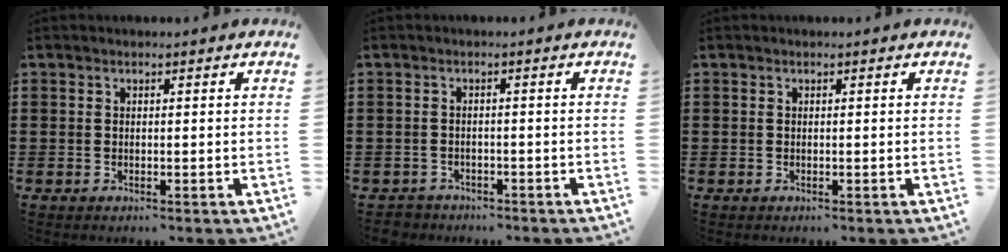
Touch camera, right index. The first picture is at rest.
{"total": 1.6, "force": [-1.5, 0.5, -0.2], "torque": [-0.003, 0.003, -0.036]}
{"total": 0.0}